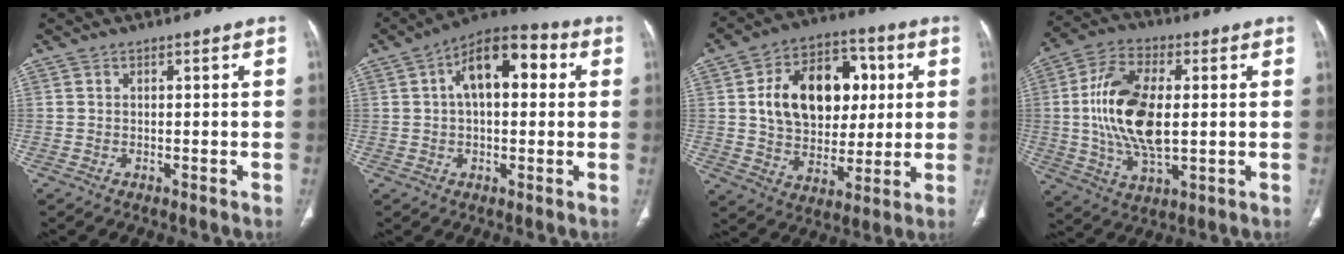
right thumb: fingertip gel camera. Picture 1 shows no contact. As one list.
[{"total": 13.0, "force": [2.9, 6.8, 10.7], "torque": [-0.146, 0.029, 0.036]}, {"total": 20.0, "force": [3.9, 13.9, 13.8], "torque": [-0.181, 0.010, 0.068]}, {"total": 16.6, "force": [0.8, 8.4, 14.3], "torque": [-0.281, 0.001, 0.017]}]